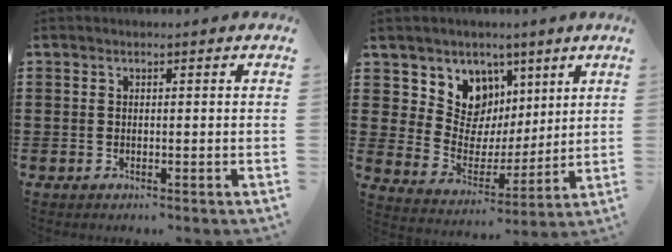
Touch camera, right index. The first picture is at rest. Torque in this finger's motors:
{"motor_torque": [0.75, -0.27, 0.24, 0.08]}